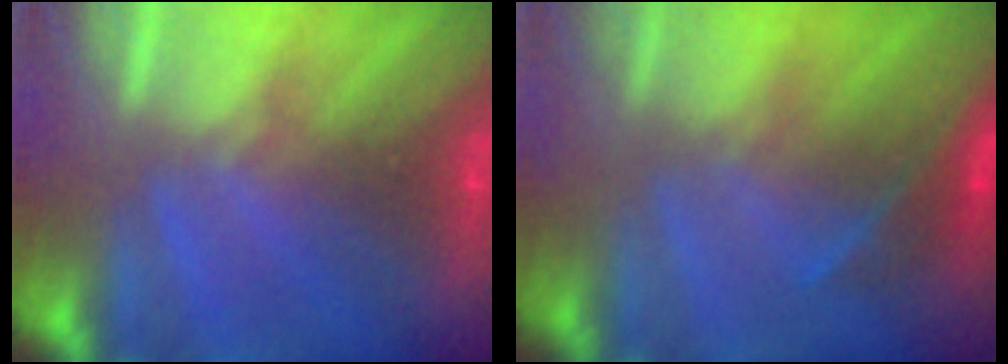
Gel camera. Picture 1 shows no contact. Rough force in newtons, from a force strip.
{"total": 2.4}